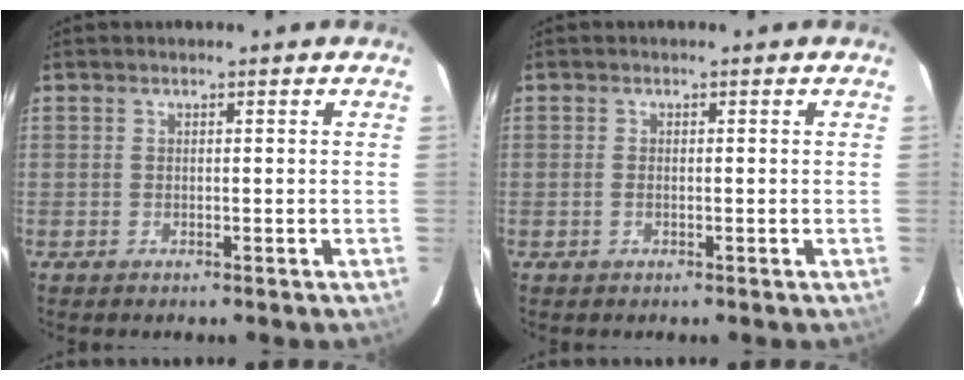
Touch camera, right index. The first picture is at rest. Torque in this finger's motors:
{"motor_torque": [-0.07, 0.01, -0.04, 0.00]}